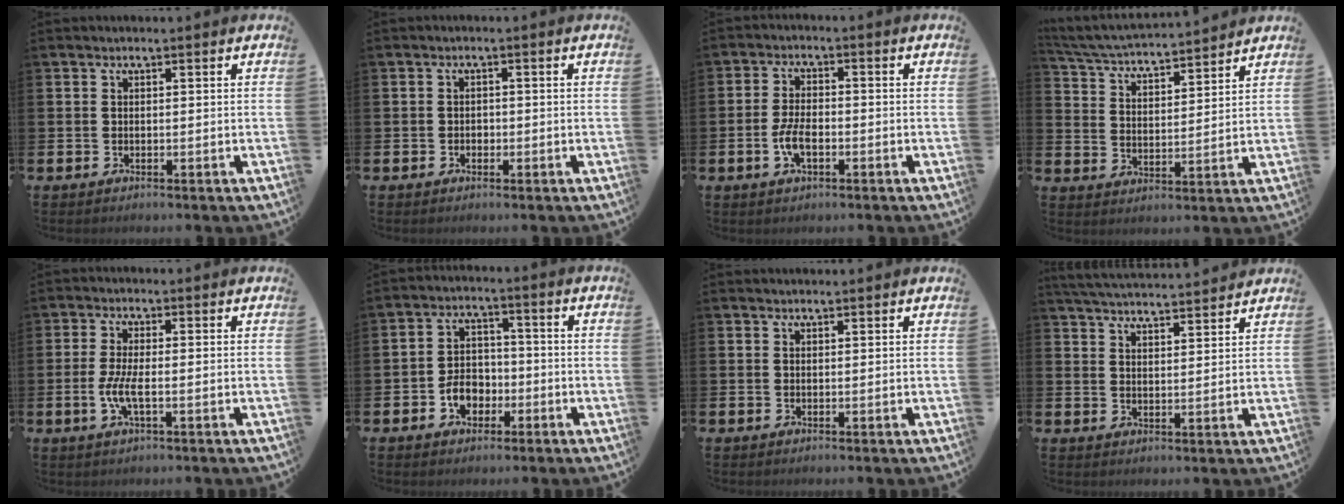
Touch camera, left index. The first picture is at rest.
{"total": 0.9, "force": [-0.4, 0.8, 0.3], "torque": [-0.004, 0.002, -0.010]}
{"total": 4.2, "force": [-1.2, 1.9, 3.6], "torque": [-0.073, -0.001, -0.026]}
{"total": 4.9, "force": [4.8, 0.2, 0.7], "torque": [-0.040, -0.040, 0.081]}
{"total": 3.6, "force": [-0.9, 0.7, 3.4], "torque": [-0.070, 0.000, -0.017]}
{"total": 4.3, "force": [-2.0, 3.2, 2.1], "torque": [-0.032, 0.004, -0.043]}
{"total": 0.7, "force": [0.6, 0.2, 0.0], "torque": [0.010, -0.002, 0.010]}
{"total": 4.6, "force": [4.6, 0.2, 0.3], "torque": [-0.026, -0.029, 0.083]}